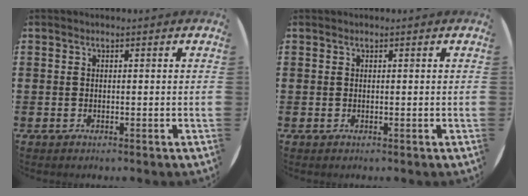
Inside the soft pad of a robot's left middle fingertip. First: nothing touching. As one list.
[{"total": 0.0}]